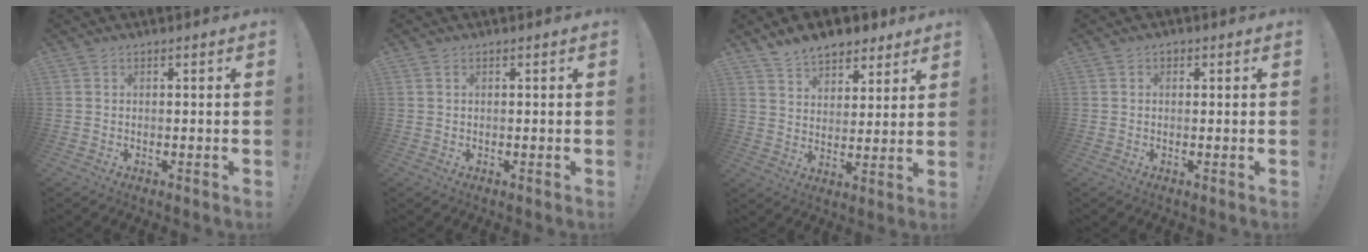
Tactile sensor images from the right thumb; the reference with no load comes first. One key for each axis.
{"total": 0.5, "fx": 0.4, "fy": 0.3, "fz": 0.2, "tx": -0.006, "ty": 0.001, "tz": 0.008}
{"total": 9.9, "fx": 7.9, "fy": 5.3, "fz": 3.0, "tx": -0.048, "ty": -0.054, "tz": 0.150}
{"total": 0.9, "fx": 0.3, "fy": 0.8, "fz": 0.4, "tx": 0.000, "ty": 0.000, "tz": 0.004}